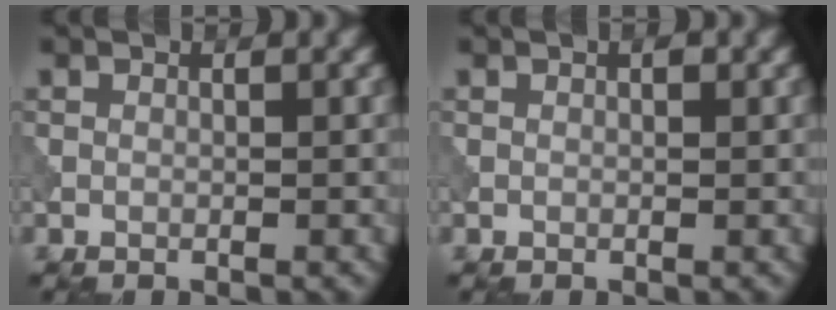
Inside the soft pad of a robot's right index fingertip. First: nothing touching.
{"total": 0.6, "force": [0.2, 0.3, 0.5], "torque": [-0.005, 0.001, 0.002]}